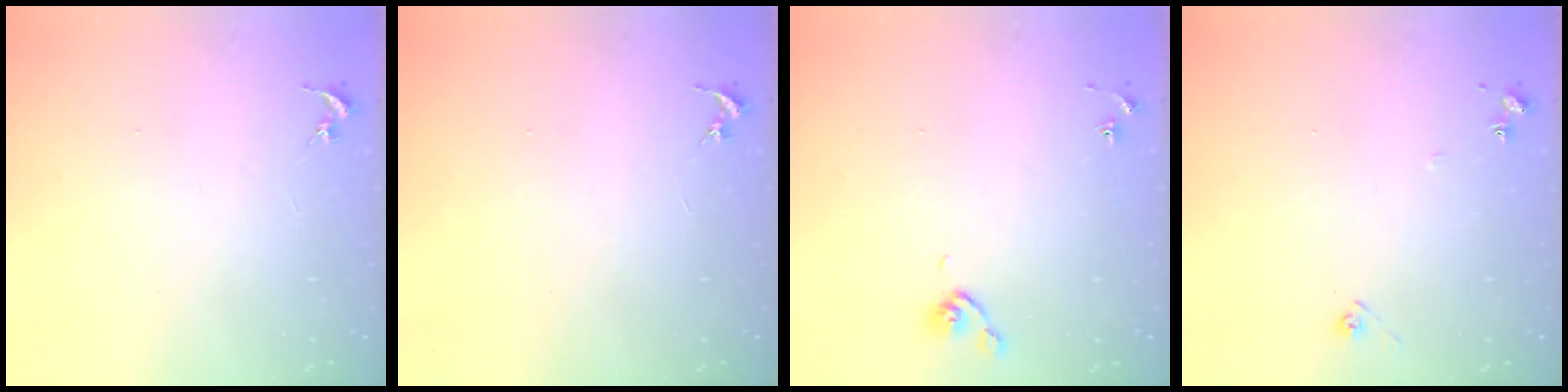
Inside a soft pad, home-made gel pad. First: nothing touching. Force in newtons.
{"total": 0.0}
{"total": 4.8, "press": 4.7, "slide": 1.1}
{"total": 6.2, "press": 6.2, "slide": 0.6}